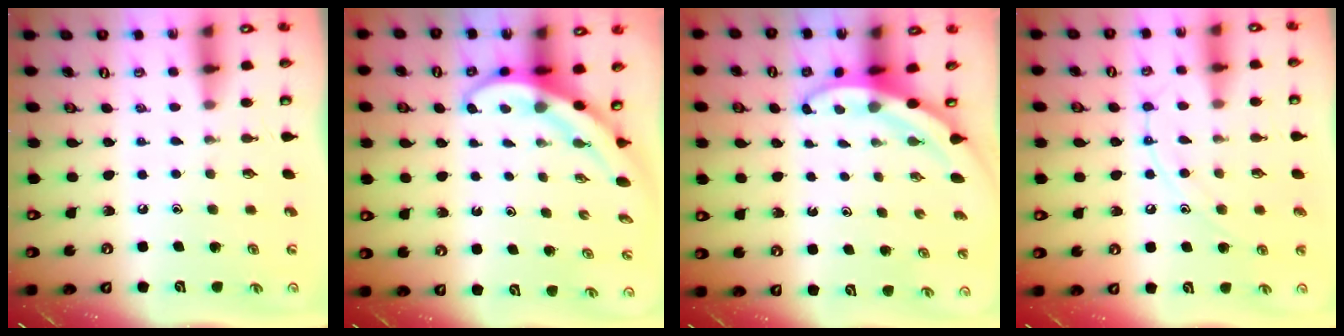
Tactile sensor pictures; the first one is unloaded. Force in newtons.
{"total": 3.8, "press": 3.8, "slide": 0.7}
{"total": 3.6, "press": 3.6, "slide": 0.2}
{"total": 10.2, "press": 10.2, "slide": 1.0}